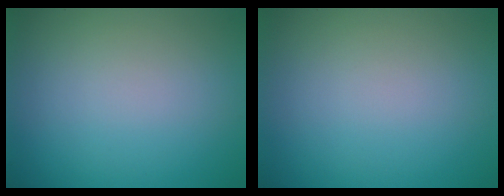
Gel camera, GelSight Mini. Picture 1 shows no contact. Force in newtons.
{"total": 0.0}